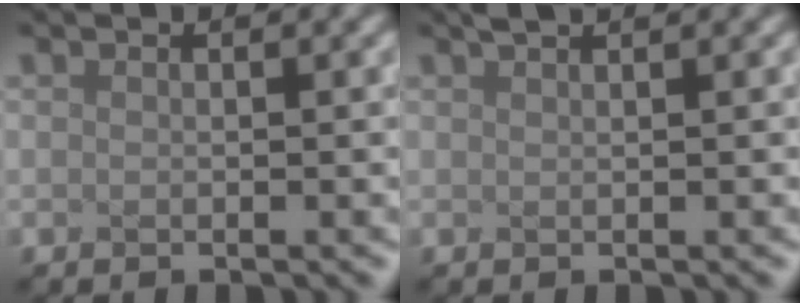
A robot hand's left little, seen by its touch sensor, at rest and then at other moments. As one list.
[{"total": 2.1, "force": [1.6, 0.5, 1.2], "torque": [-0.007, 0.012, 0.003]}]